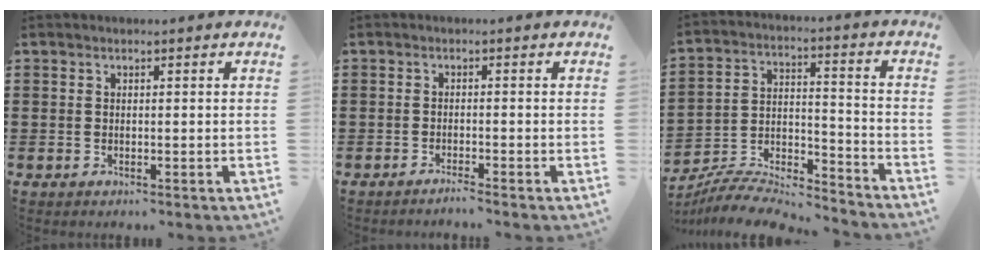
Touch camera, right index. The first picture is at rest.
{"total": 1.3, "force": [-1.2, -0.2, 0.3], "torque": [-0.006, 0.001, -0.024]}
{"total": 7.7, "force": [-7.4, 1.2, 1.9], "torque": [-0.029, 0.008, -0.145]}